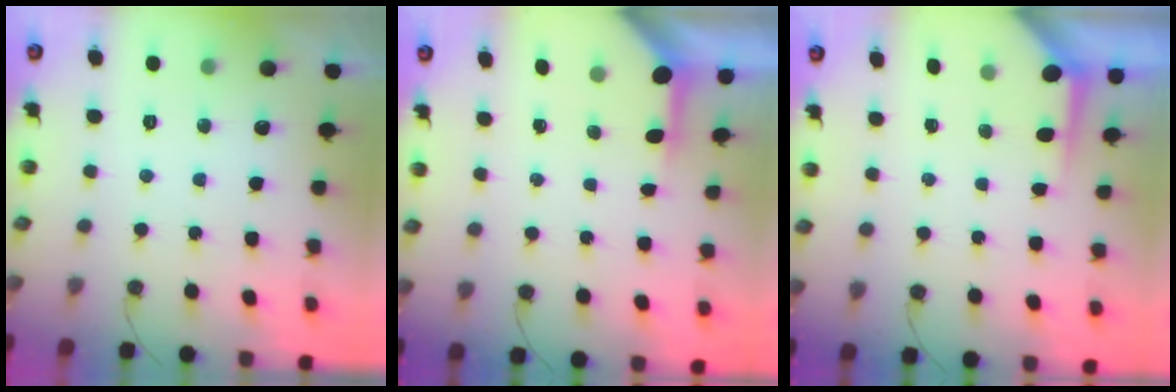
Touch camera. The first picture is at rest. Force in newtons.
{"total": 3.3, "press": 3.3, "slide": 0.4}
{"total": 3.7, "press": 3.7, "slide": 0.4}